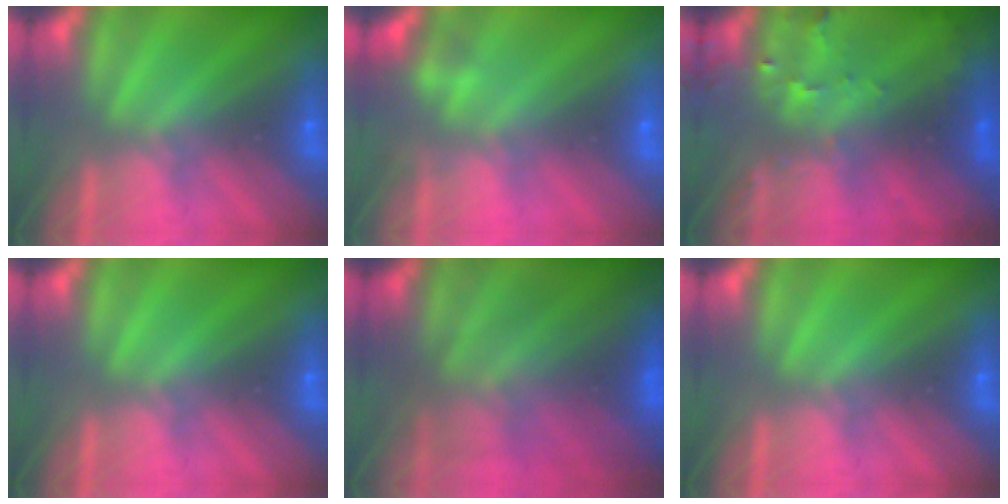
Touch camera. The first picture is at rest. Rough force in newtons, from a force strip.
{"total": 2.2}
{"total": 6.0}
{"total": 0.0}
{"total": 9.5}
{"total": 0.0}